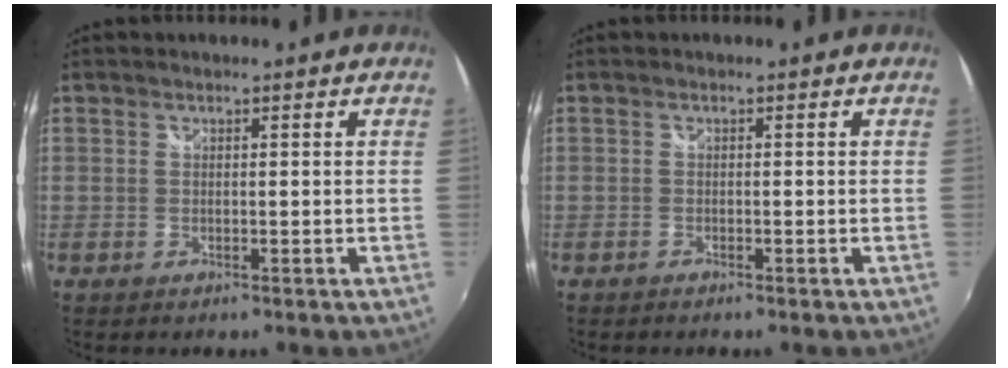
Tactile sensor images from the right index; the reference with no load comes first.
{"total": 0.9, "force": [-0.8, 0.3, 0.1], "torque": [-0.006, -0.004, -0.016]}